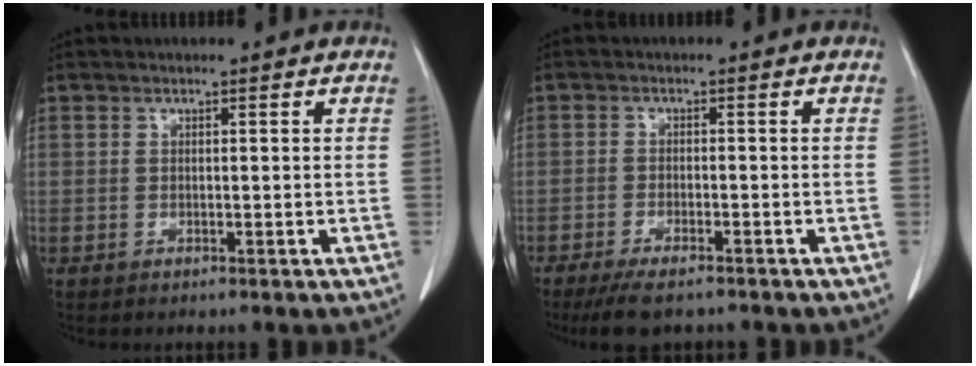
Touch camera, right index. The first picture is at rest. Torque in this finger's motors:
{"motor_torque": [0.45, -0.43, 0.26, 0.08]}